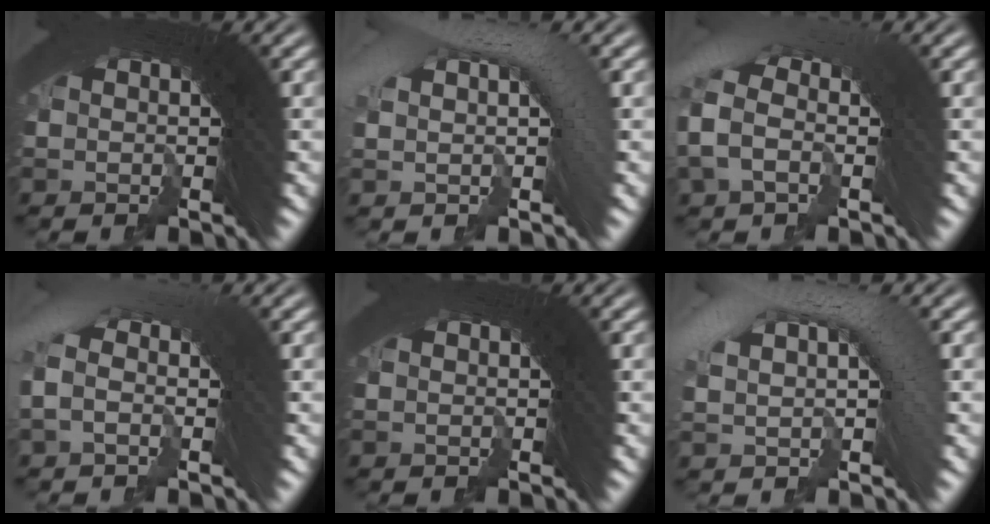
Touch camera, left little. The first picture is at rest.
{"total": 3.3, "force": [1.1, 0.9, 3.0], "torque": [-0.047, 0.029, 0.016]}
{"total": 2.8, "force": [-0.1, 1.6, 2.3], "torque": [-0.040, 0.038, -0.017]}
{"total": 1.7, "force": [-0.3, 0.5, 1.6], "torque": [-0.024, 0.033, -0.018]}
{"total": 0.0}
{"total": 4.5, "force": [1.2, 1.7, 4.0], "torque": [-0.062, 0.029, 0.020]}